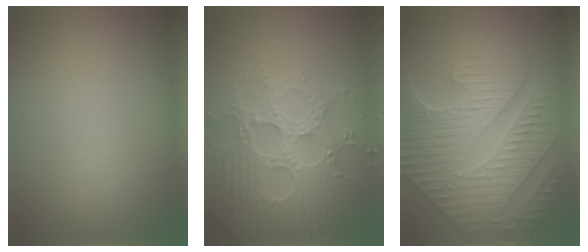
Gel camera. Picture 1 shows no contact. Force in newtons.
{"total": 5.5, "press": 5.4, "slide": 1.3}
{"total": 10.0, "press": 7.1, "slide": 7.0}